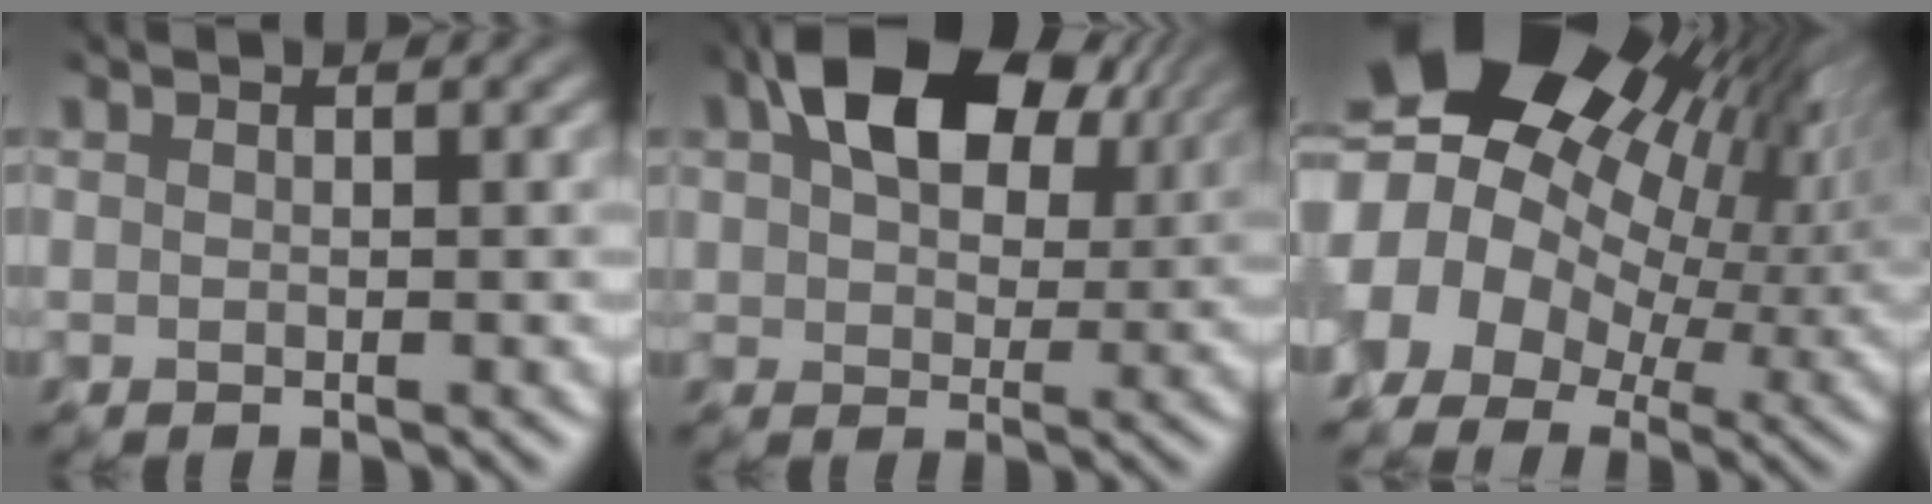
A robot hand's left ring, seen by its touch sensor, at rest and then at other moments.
{"total": 11.1, "force": [5.2, 6.5, 7.4], "torque": [-0.131, 0.020, 0.088]}
{"total": 16.3, "force": [3.1, 10.9, 11.6], "torque": [-0.193, 0.023, 0.065]}